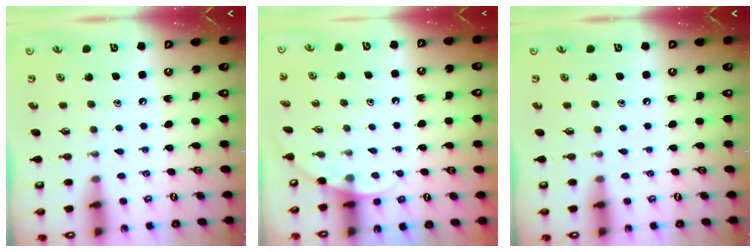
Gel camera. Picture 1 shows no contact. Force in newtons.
{"total": 2.8, "press": 2.8, "slide": 0.1}
{"total": 0.0}